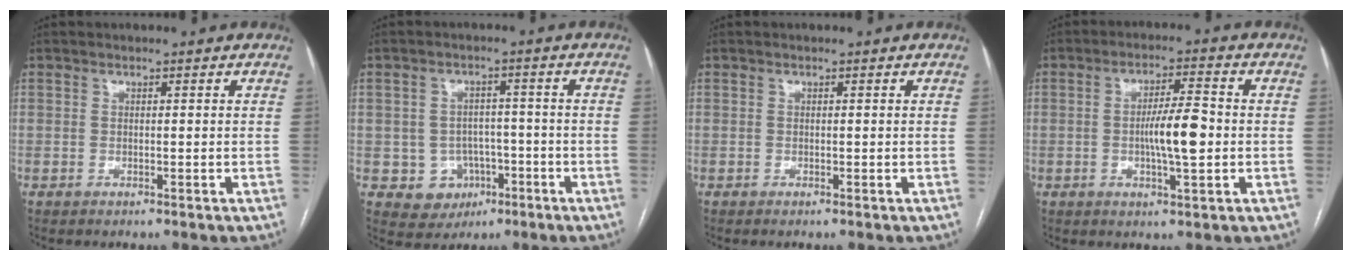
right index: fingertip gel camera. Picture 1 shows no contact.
{"total": 6.2, "force": [-2.1, 5.7, 1.1], "torque": [-0.009, 0.015, -0.018]}
{"total": 0.0}
{"total": 7.3, "force": [-0.8, 1.1, 7.2], "torque": [-0.125, 0.004, -0.015]}